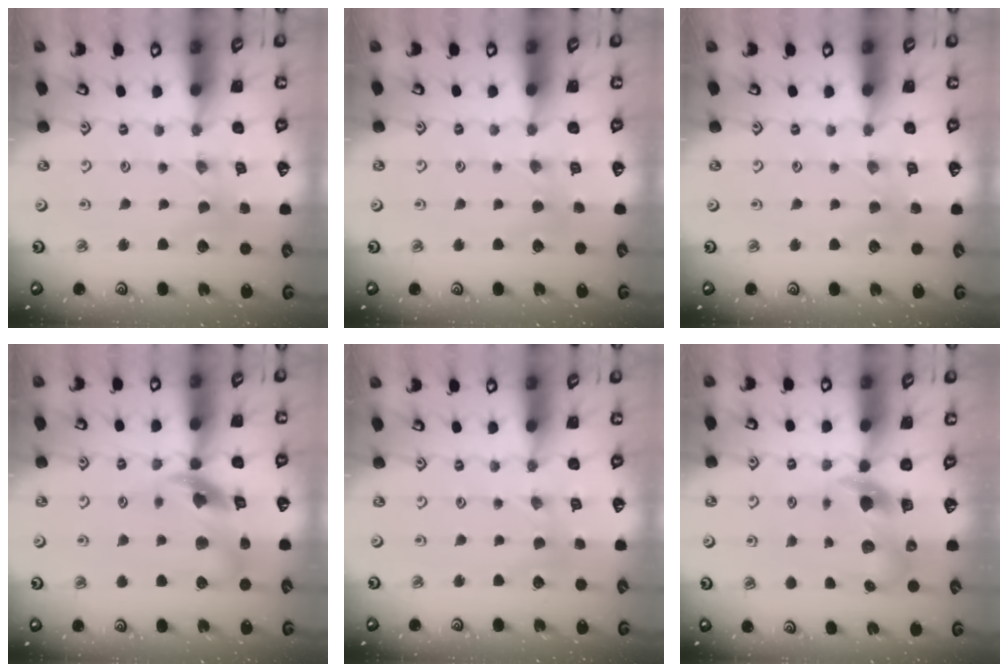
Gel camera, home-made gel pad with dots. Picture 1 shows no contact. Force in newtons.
{"total": 3.0, "press": 2.9, "slide": 0.5}
{"total": 2.2, "press": 2.2, "slide": 0.4}
{"total": 11.7, "press": 11.6, "slide": 1.6}
{"total": 1.5, "press": 1.5, "slide": 0.3}
{"total": 6.6, "press": 6.5, "slide": 0.9}